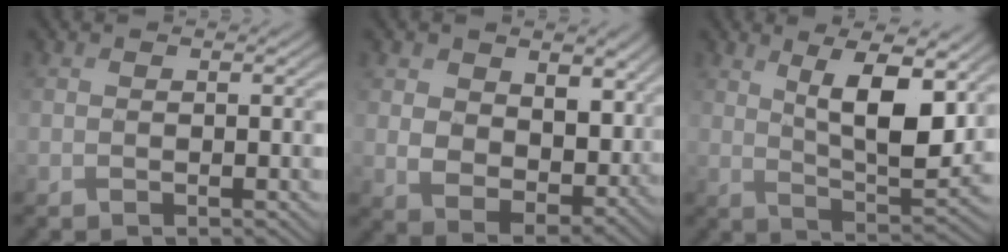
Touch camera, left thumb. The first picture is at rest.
{"total": 10.7, "force": [3.1, 7.6, 6.9], "torque": [-0.164, -0.022, 0.059]}
{"total": 10.9, "force": [4.0, 4.2, 9.2], "torque": [-0.159, -0.009, 0.061]}